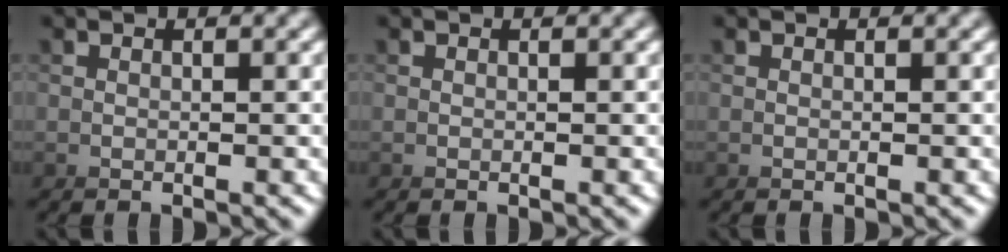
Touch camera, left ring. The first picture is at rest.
{"total": 0.0}
{"total": 0.0}